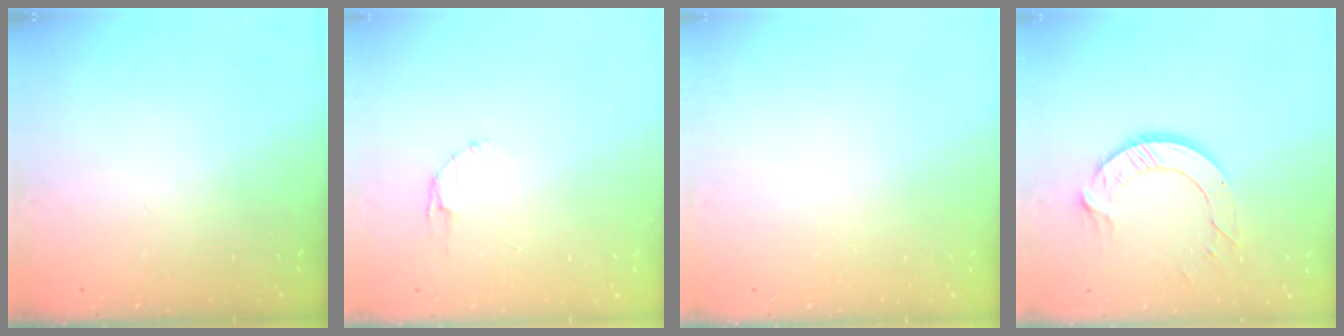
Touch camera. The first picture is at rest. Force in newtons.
{"total": 3.1, "press": 3.1, "slide": 0.4}
{"total": 0.0}
{"total": 9.7, "press": 9.7, "slide": 0.8}